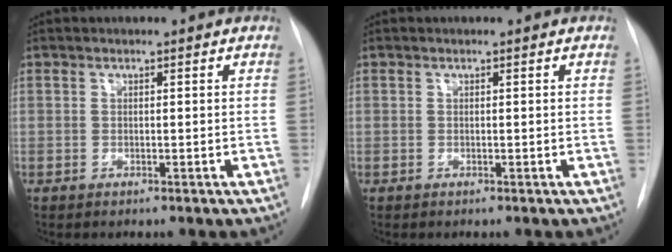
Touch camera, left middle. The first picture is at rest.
{"total": 0.0}